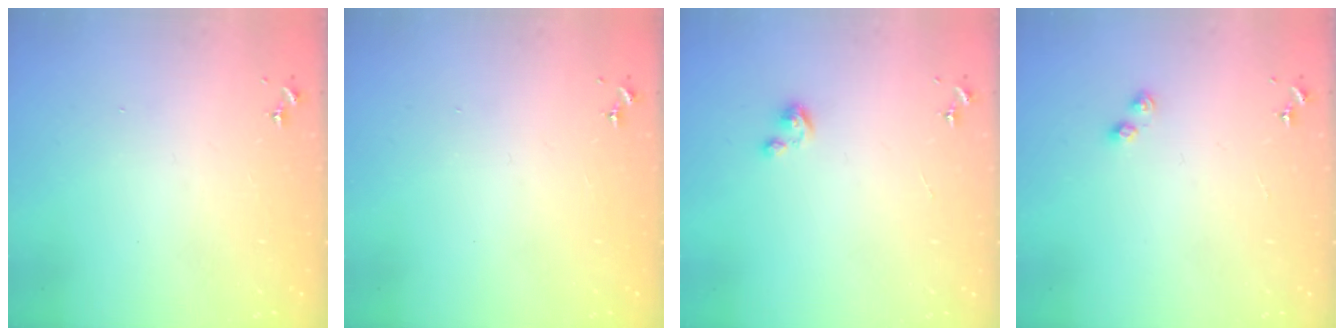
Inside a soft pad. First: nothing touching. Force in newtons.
{"total": 0.0}
{"total": 3.8, "press": 3.7, "slide": 0.3}
{"total": 3.0, "press": 2.9, "slide": 0.4}